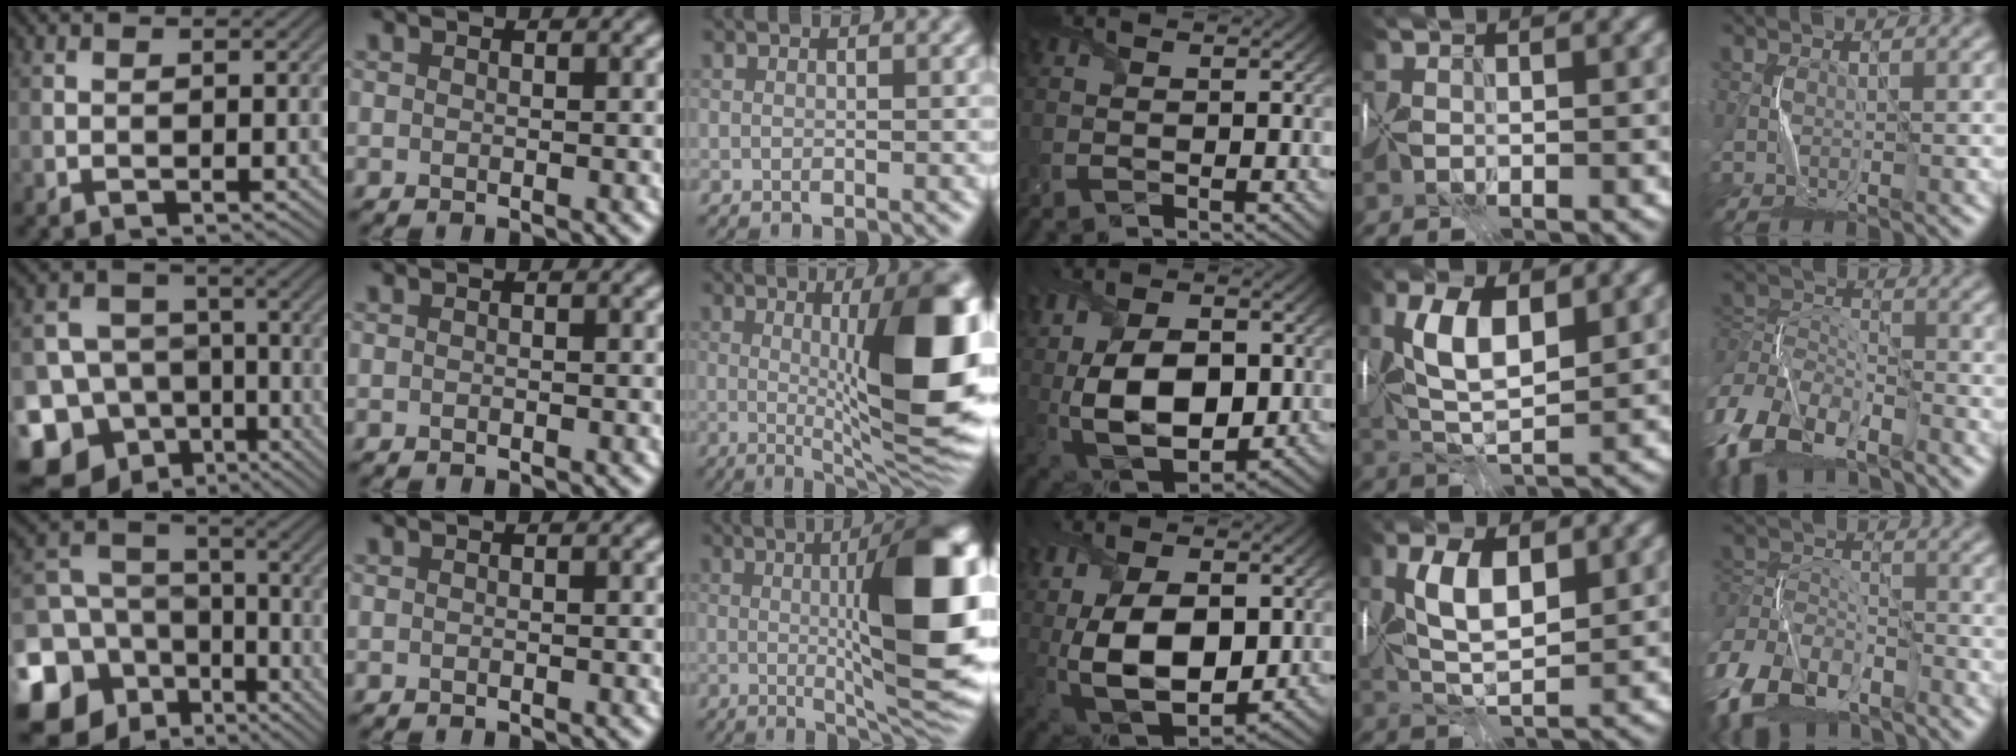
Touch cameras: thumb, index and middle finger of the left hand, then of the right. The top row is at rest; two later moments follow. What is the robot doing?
{"motion": "wrap", "object": "scarf"}